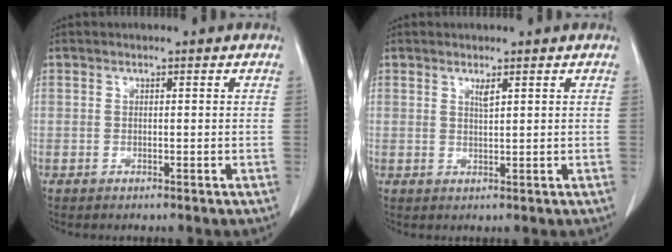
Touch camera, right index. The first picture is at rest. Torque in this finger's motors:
{"motor_torque": [0.02, 0.07, 0.00, 0.01]}